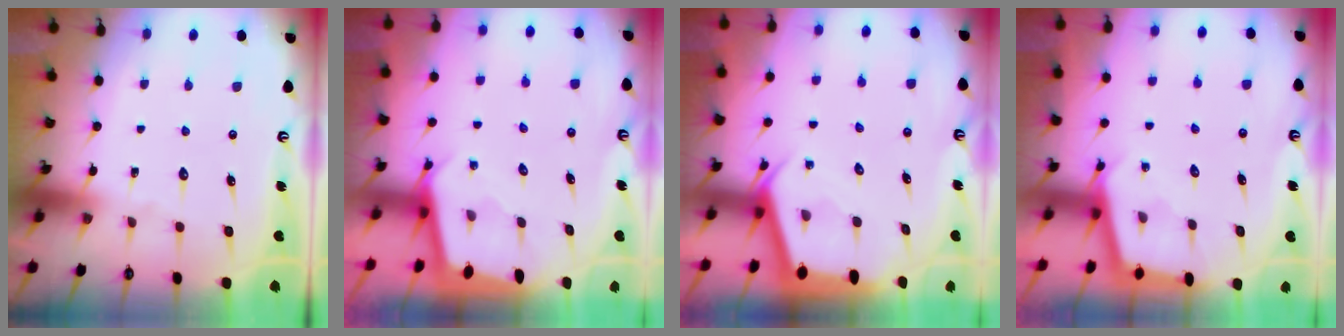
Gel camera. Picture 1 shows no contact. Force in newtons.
{"total": 2.4, "press": 2.4, "slide": 0.1}
{"total": 2.4, "press": 2.4, "slide": 0.2}
{"total": 2.5, "press": 2.5, "slide": 0.2}